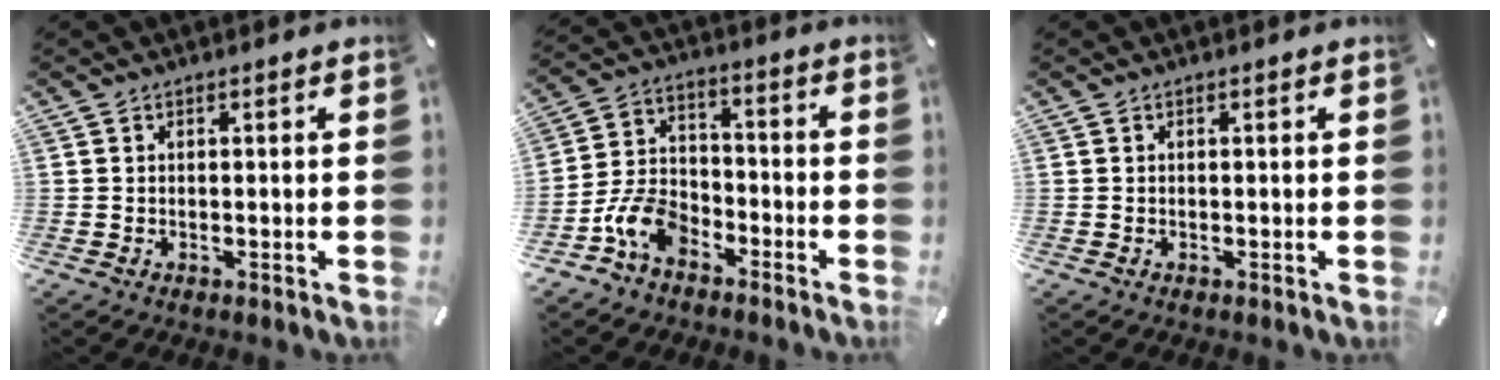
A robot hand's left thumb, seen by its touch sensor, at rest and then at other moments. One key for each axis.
{"total": 10.2, "fx": -6.3, "fy": 6.7, "fz": 4.4, "tx": -0.100, "ty": 0.041, "tz": -0.119}
{"total": 0.0}